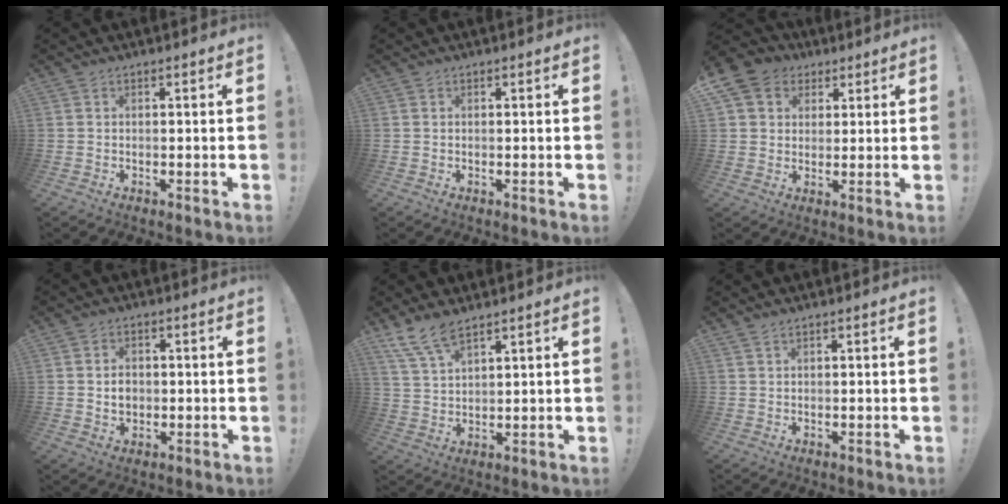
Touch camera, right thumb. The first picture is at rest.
{"total": 0.0}
{"total": 9.1, "force": [3.6, 7.7, 3.1], "torque": [-0.046, -0.011, 0.075]}
{"total": 4.3, "force": [0.0, 3.5, 2.5], "torque": [-0.019, -0.003, -0.004]}
{"total": 7.8, "force": [6.4, 2.4, 3.8], "torque": [-0.081, -0.029, 0.123]}
{"total": 1.0, "force": [0.9, 0.4, 0.3], "torque": [-0.008, 0.000, 0.018]}